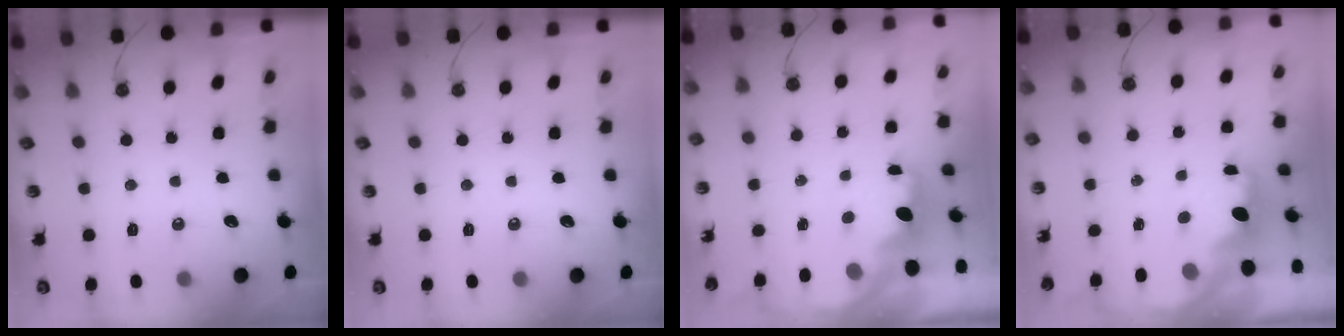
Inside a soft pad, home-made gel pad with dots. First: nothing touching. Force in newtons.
{"total": 0.0}
{"total": 2.3, "press": 2.1, "slide": 0.8}
{"total": 2.3, "press": 2.1, "slide": 0.8}